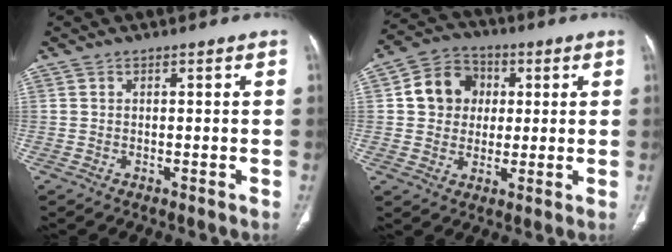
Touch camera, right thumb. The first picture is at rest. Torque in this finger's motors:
{"motor_torque": [-0.69, 0.73, -0.04, 0.04, 0.10]}